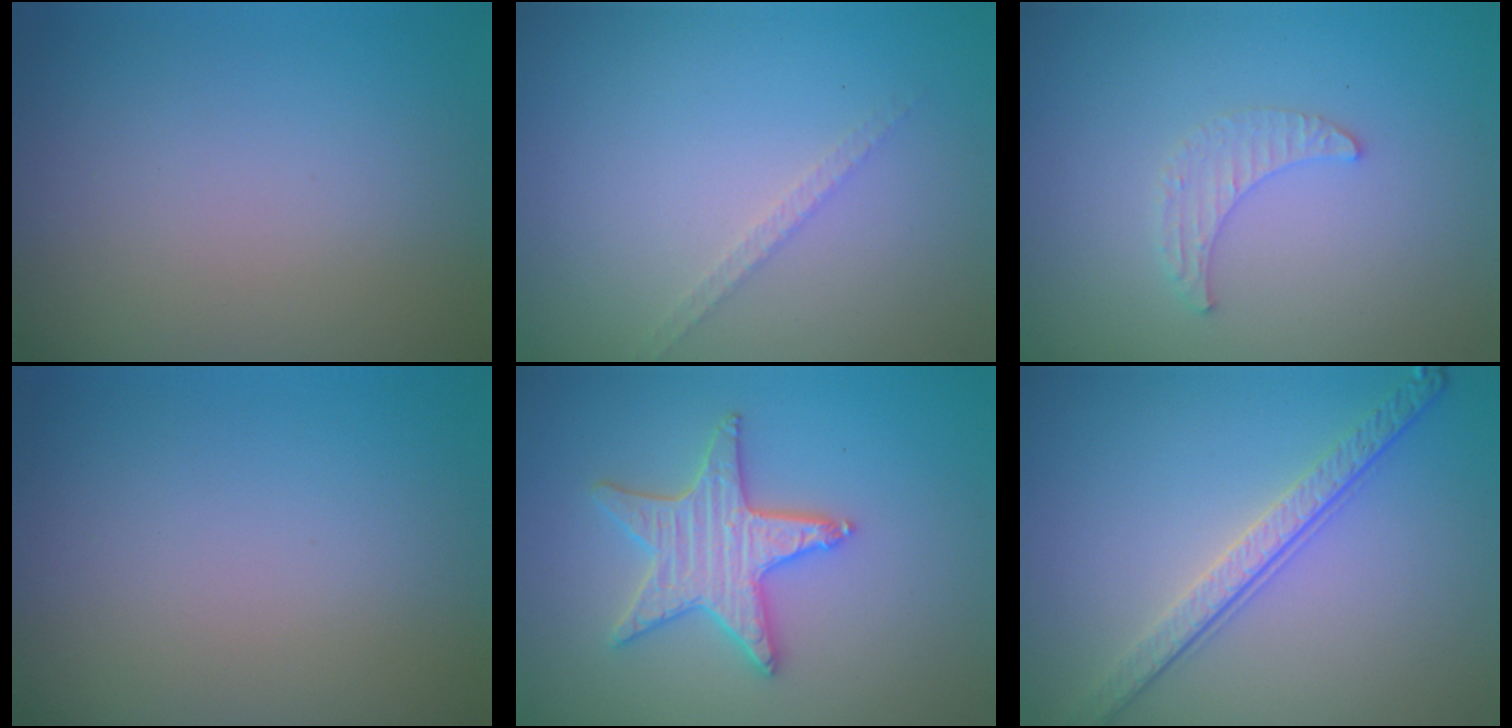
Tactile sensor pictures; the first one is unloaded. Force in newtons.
{"total": 1.1, "press": 1.1, "slide": 0.2}
{"total": 1.6, "press": 1.5, "slide": 0.4}
{"total": 0.0}
{"total": 3.8, "press": 3.7, "slide": 0.7}
{"total": 3.8, "press": 3.0, "slide": 2.4}